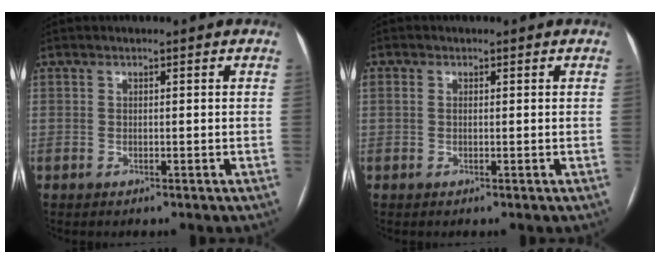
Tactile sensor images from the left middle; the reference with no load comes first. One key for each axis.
{"total": 1.1, "fx": 0.2, "fy": 0.8, "fz": 0.8, "tx": -0.031, "ty": 0.015, "tz": 0.007}